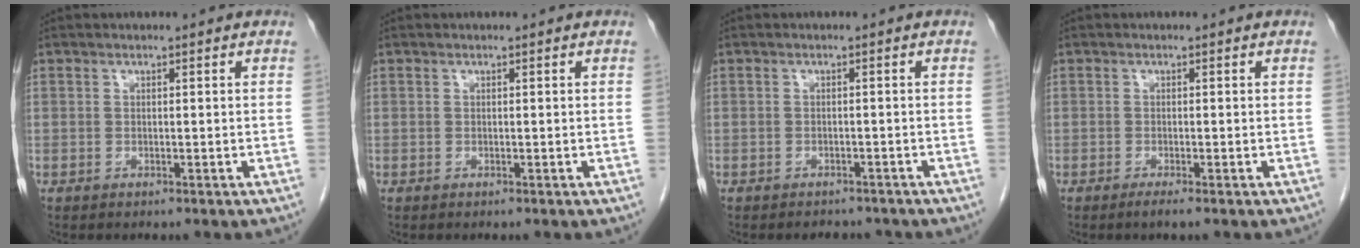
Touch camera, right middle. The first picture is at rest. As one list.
[{"total": 0.0}, {"total": 3.3, "force": [-3.0, 1.4, 0.4], "torque": [-0.004, 0.001, -0.038]}, {"total": 1.2, "force": [-0.8, -0.1, 0.8], "torque": [-0.014, -0.002, -0.016]}]